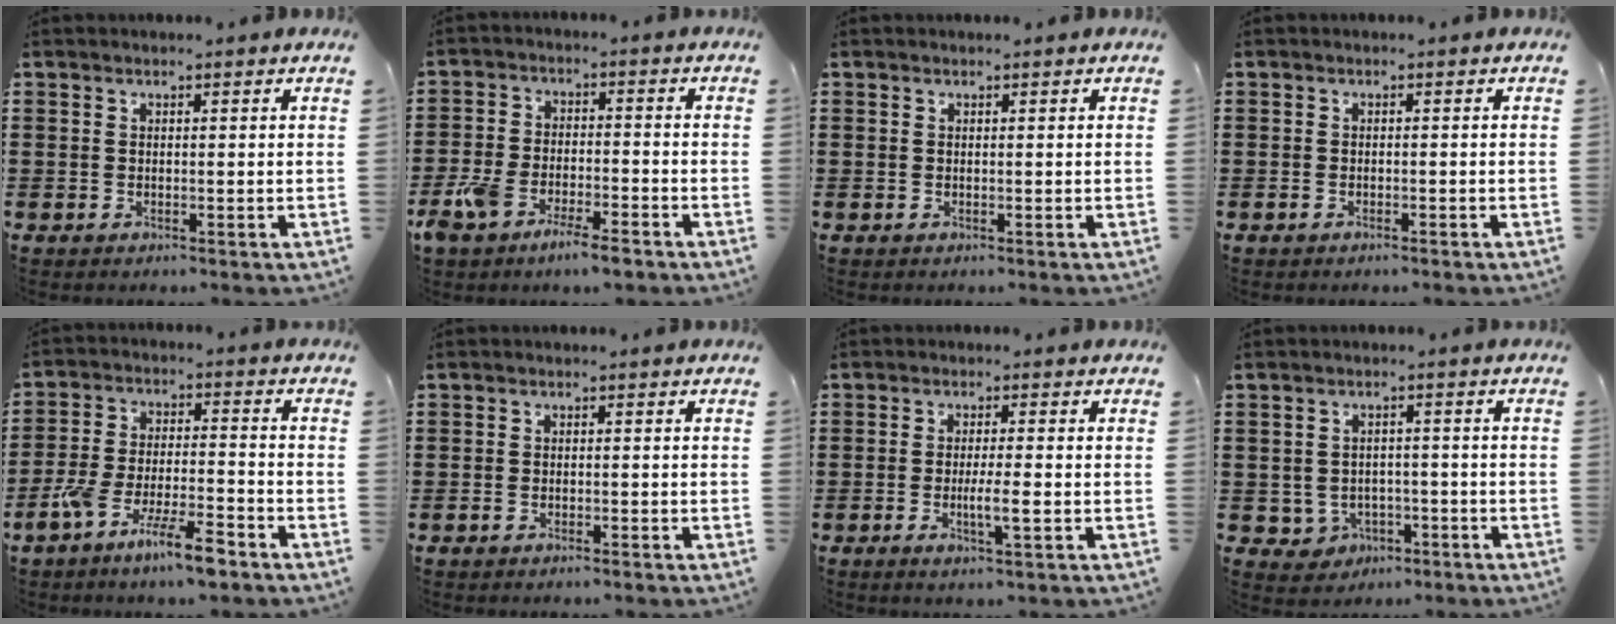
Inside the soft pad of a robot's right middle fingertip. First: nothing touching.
{"total": 6.6, "force": [-4.9, 2.2, 3.8], "torque": [-0.095, -0.002, -0.098]}
{"total": 0.0}
{"total": 0.8, "force": [-0.7, 0.2, 0.4], "torque": [-0.011, -0.002, -0.013]}
{"total": 9.2, "force": [-6.8, 1.5, 6.1], "torque": [-0.127, 0.001, -0.132]}
{"total": 1.0, "force": [-0.8, 0.2, 0.4], "torque": [-0.013, -0.003, -0.016]}
{"total": 3.9, "force": [-1.3, 0.3, 3.7], "torque": [-0.065, -0.004, -0.023]}
{"total": 2.8, "force": [-1.7, 2.2, 0.5], "torque": [-0.022, 0.000, -0.037]}